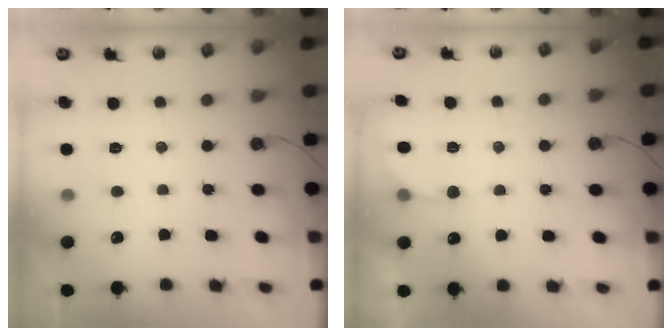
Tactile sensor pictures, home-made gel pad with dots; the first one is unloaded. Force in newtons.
{"total": 4.5, "press": 4.4, "slide": 0.9}